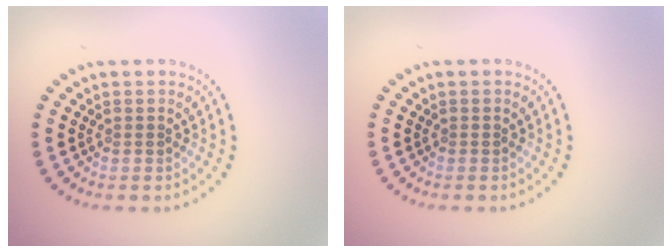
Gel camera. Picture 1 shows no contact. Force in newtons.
{"total": 0.0}